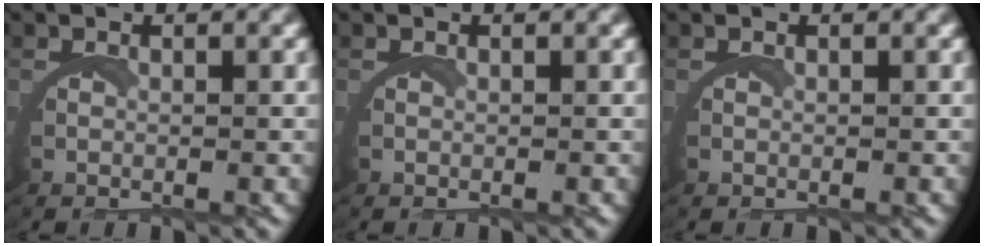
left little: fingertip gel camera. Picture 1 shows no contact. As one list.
[{"total": 0.0}, {"total": 0.0}]